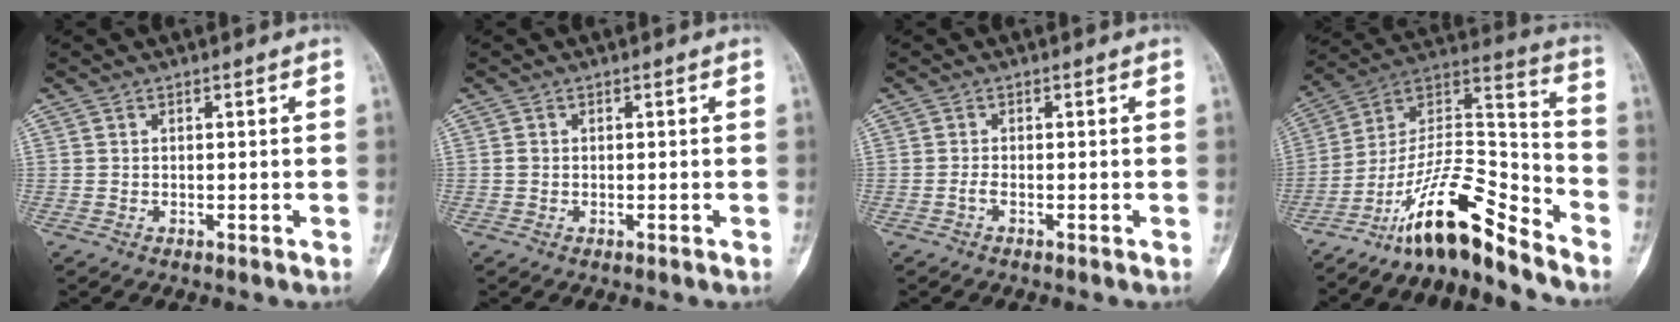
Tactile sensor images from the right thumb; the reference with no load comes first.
{"total": 0.7, "force": [-0.2, 0.5, 0.5], "torque": [-0.009, 0.001, -0.004]}
{"total": 0.8, "force": [-0.4, 0.1, 0.7], "torque": [-0.016, 0.000, -0.010]}
{"total": 16.9, "force": [-13.0, 4.0, 9.9], "torque": [-0.152, 0.121, -0.234]}